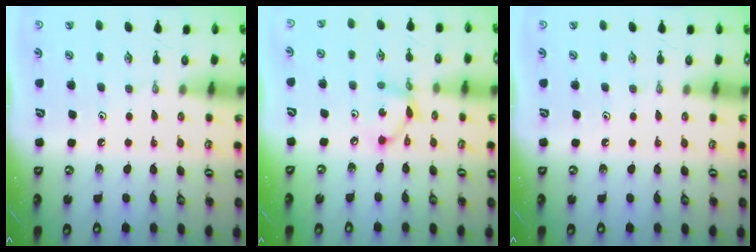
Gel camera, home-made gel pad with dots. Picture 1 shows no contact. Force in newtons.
{"total": 8.1, "press": 8.1, "slide": 0.3}
{"total": 0.0}